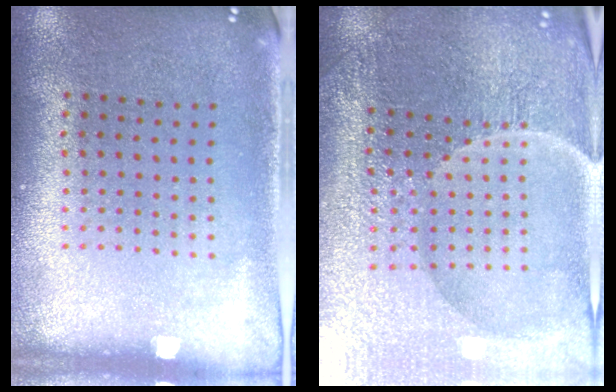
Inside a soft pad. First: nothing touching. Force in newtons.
{"total": 5.1, "press": 5.0, "slide": 1.3}